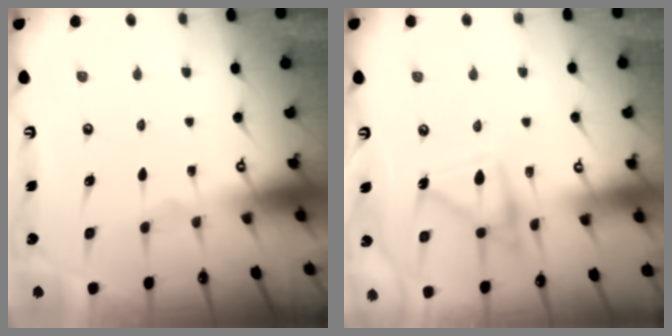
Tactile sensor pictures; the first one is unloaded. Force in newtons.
{"total": 14.6, "press": 14.6, "slide": 0.8}